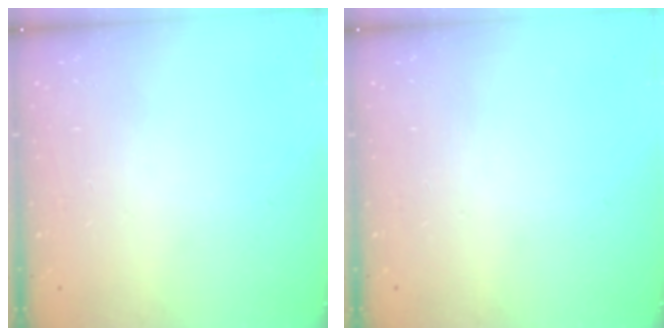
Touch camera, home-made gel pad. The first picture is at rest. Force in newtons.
{"total": 0.0}